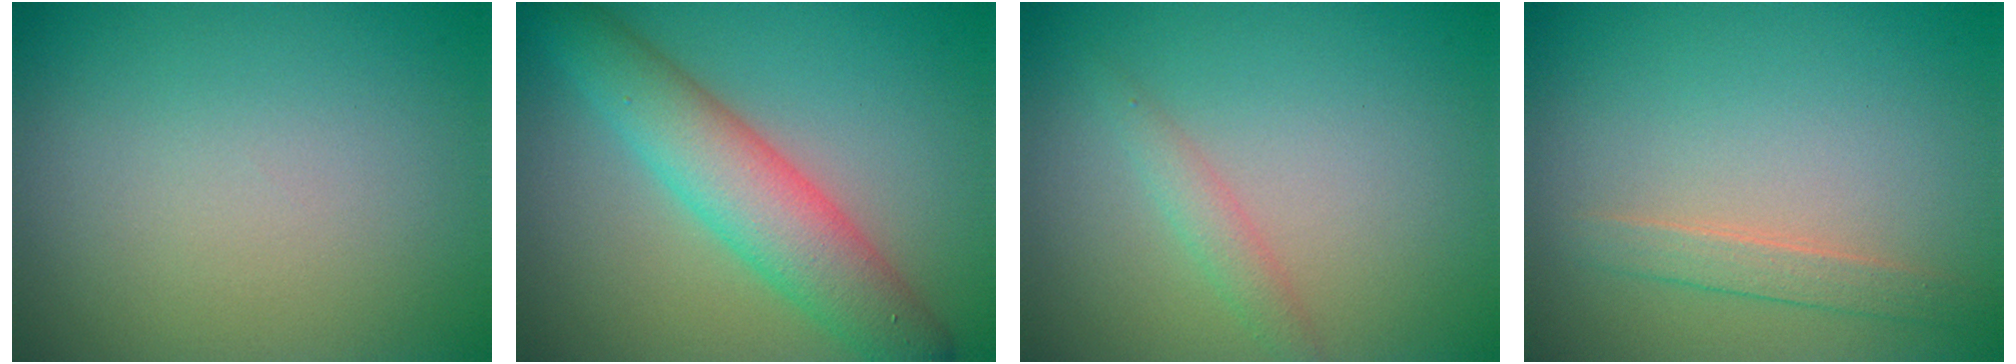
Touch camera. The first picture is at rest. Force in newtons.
{"total": 5.9, "press": 5.9, "slide": 0.2}
{"total": 1.4, "press": 1.4, "slide": 0.1}
{"total": 1.6, "press": 1.6, "slide": 0.2}